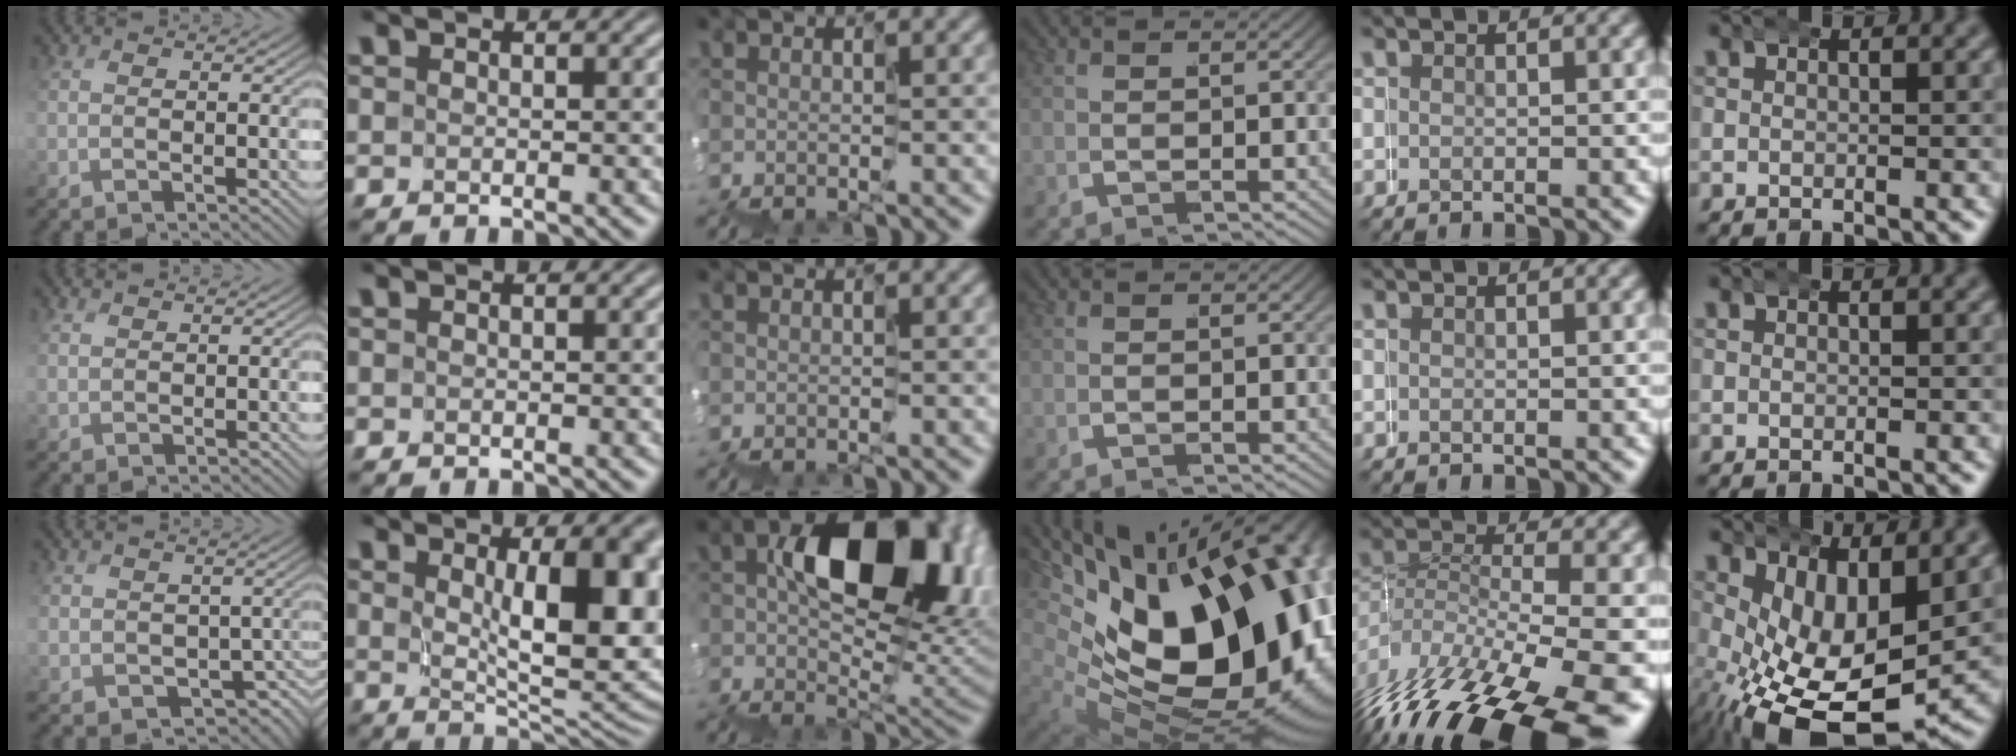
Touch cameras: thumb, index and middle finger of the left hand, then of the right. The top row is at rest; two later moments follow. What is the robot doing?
{"motion": "wrap", "object": "duck tape"}